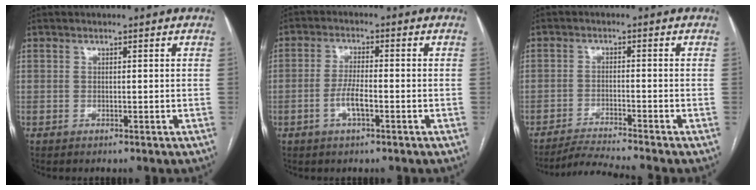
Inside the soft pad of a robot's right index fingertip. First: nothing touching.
{"total": 4.2, "force": [-1.5, 0.9, 3.8], "torque": [-0.074, 0.003, -0.029]}
{"total": 5.7, "force": [-5.2, -2.1, 1.2], "torque": [-0.020, -0.018, -0.095]}